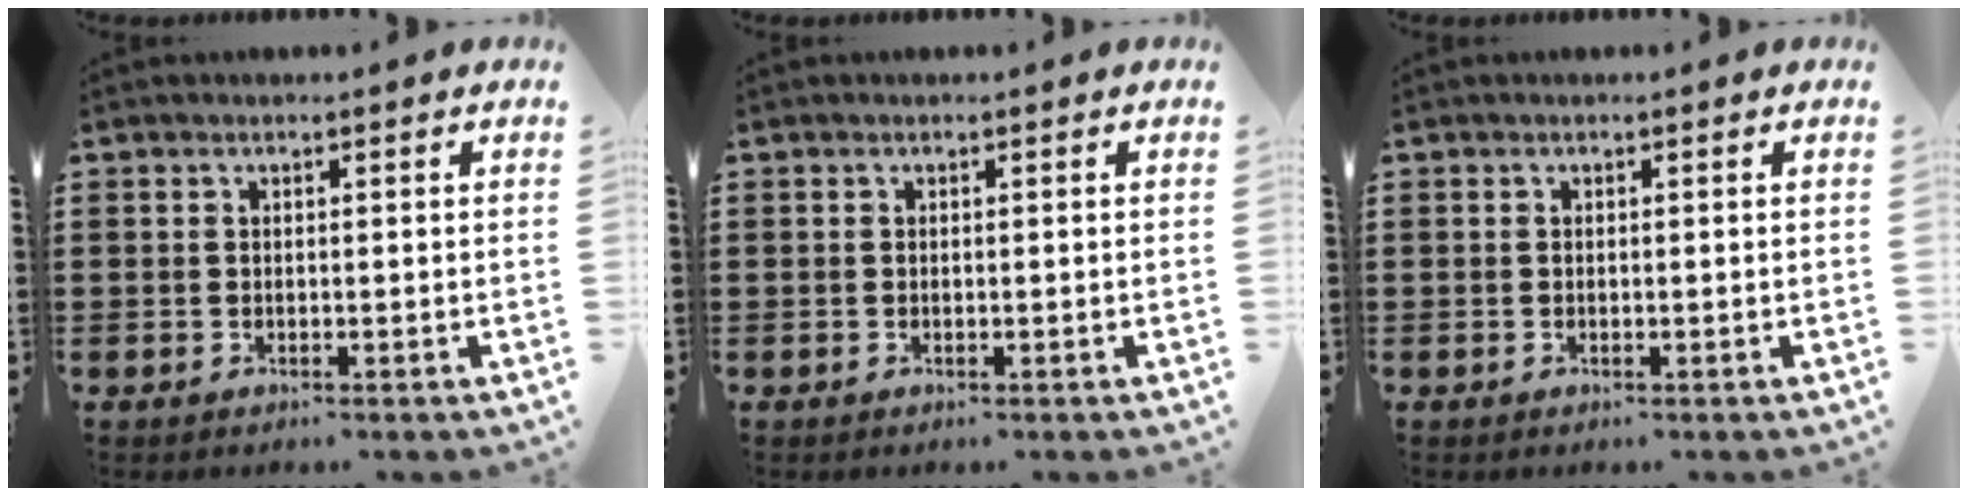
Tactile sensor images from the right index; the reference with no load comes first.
{"total": 0.0}
{"total": 0.0}